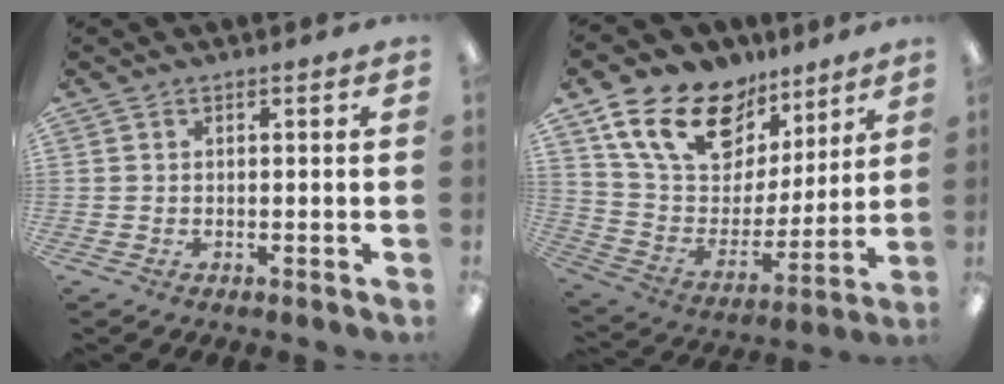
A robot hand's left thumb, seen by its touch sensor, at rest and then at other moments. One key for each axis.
{"total": 20.5, "fx": 13.1, "fy": 12.3, "fz": 10.0, "tx": -0.185, "ty": -0.061, "tz": 0.239}